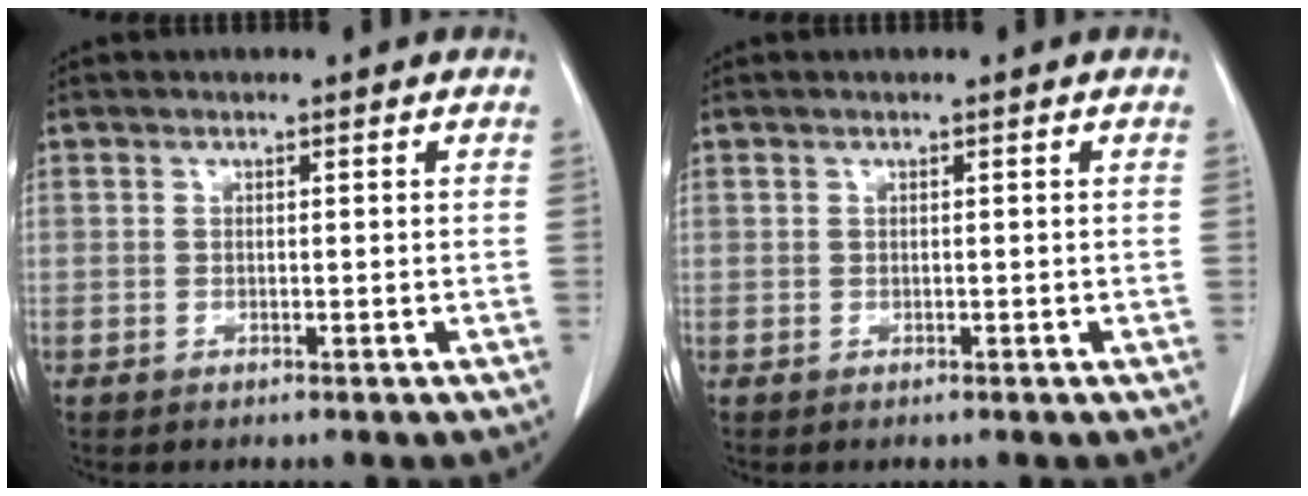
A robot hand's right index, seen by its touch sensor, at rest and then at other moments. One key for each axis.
{"total": 0.0}